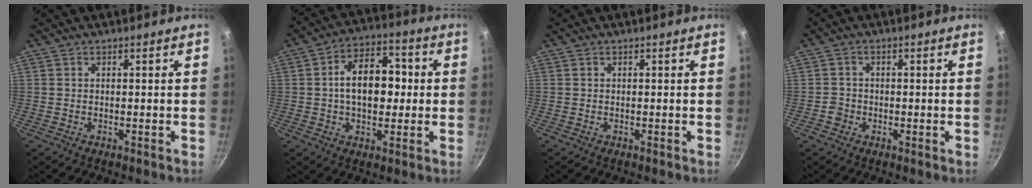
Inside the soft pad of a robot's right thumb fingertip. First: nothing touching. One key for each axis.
{"total": 12.8, "fx": 0.5, "fy": 8.2, "fz": 9.9, "tx": -0.117, "ty": 0.024, "tz": -0.005}
{"total": 0.0}
{"total": 2.1, "fx": -0.8, "fy": 1.9, "fz": 0.4, "tx": 0.003, "ty": 0.008, "tz": -0.015}